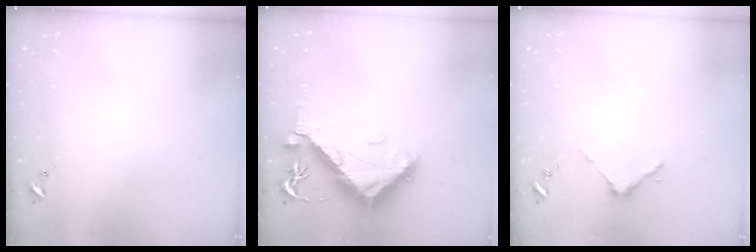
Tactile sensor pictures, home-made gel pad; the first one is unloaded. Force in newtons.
{"total": 11.0, "press": 10.9, "slide": 1.0}
{"total": 3.7, "press": 3.7, "slide": 0.3}